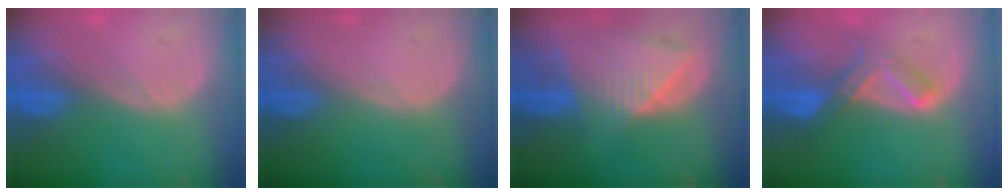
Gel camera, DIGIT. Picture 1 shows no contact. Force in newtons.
{"total": 0.0}
{"total": 9.0, "press": 7.9, "slide": 4.3}
{"total": 6.9, "press": 5.8, "slide": 3.7}